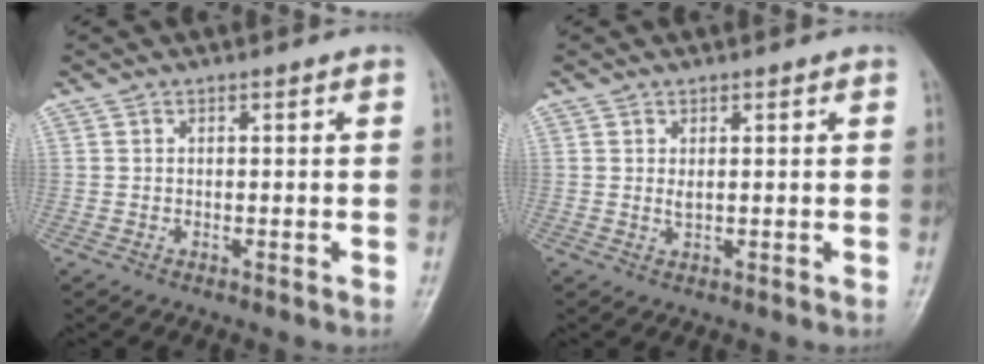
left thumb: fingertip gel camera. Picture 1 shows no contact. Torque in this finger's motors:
{"motor_torque": [0.02, 0.02, 0.09, -0.02, 0.01]}